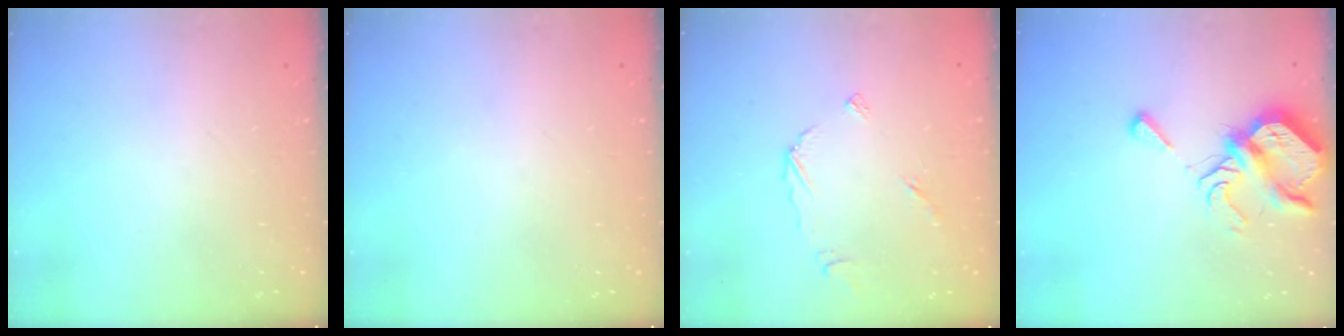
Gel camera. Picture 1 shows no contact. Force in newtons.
{"total": 0.0}
{"total": 5.5, "press": 5.5, "slide": 0.4}
{"total": 8.1, "press": 8.0, "slide": 1.2}